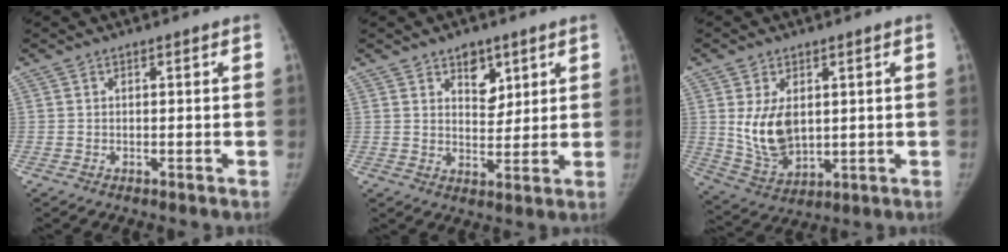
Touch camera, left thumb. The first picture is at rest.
{"total": 6.3, "force": [3.6, 4.0, 3.2], "torque": [-0.016, -0.023, 0.057]}
{"total": 10.1, "force": [1.7, 6.5, 7.5], "torque": [-0.122, -0.019, 0.051]}